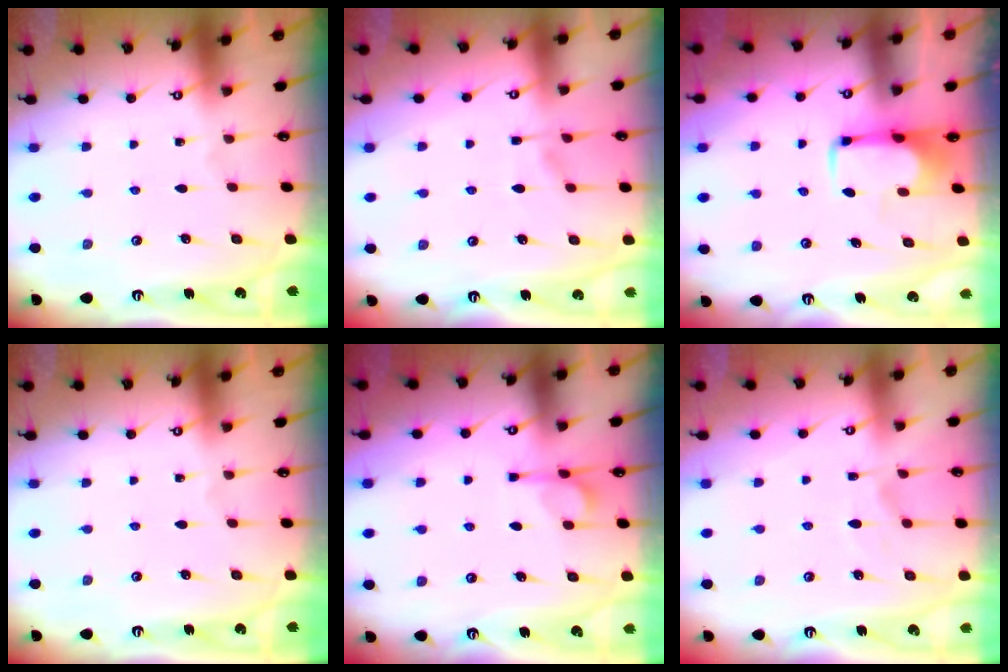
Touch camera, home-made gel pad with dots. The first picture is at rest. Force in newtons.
{"total": 1.2, "press": 0.3, "slide": 1.1}
{"total": 1.7, "press": 1.7, "slide": 0.5}
{"total": 0.0}
{"total": 5.2, "press": 5.1, "slide": 0.7}
{"total": 4.0, "press": 3.8, "slide": 1.4}